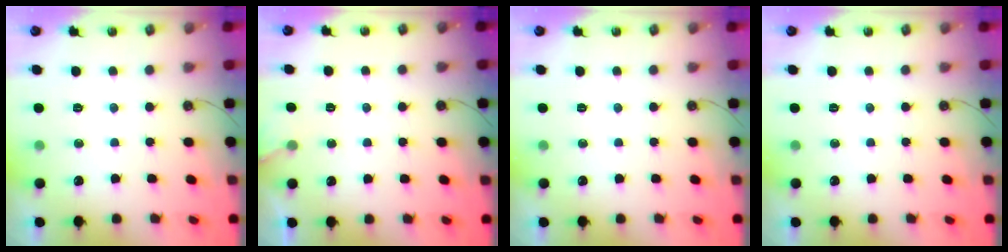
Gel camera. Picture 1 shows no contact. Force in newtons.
{"total": 5.3, "press": 5.3, "slide": 0.3}
{"total": 0.0}
{"total": 0.0}